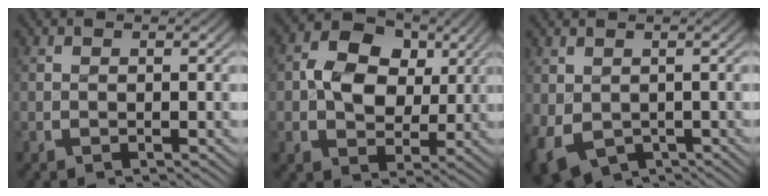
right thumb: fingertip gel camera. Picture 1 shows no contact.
{"total": 8.1, "force": [1.2, 6.5, 4.7], "torque": [-0.089, -0.021, 0.022]}
{"total": 5.7, "force": [-3.0, 4.1, 2.6], "torque": [-0.066, -0.040, -0.028]}